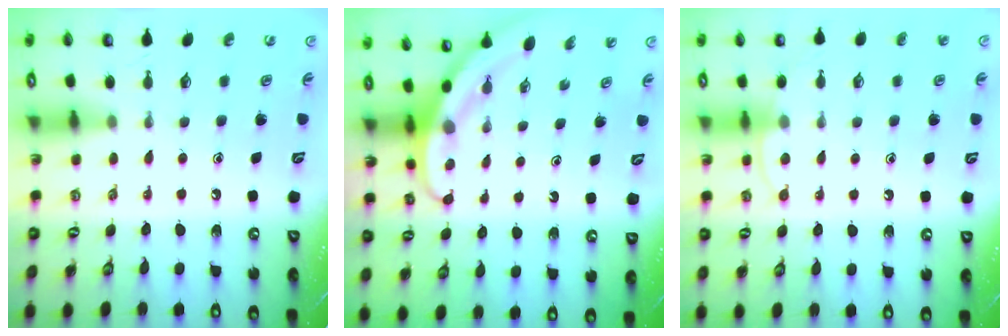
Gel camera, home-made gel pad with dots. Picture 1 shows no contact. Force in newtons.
{"total": 3.5, "press": 3.5, "slide": 0.3}
{"total": 5.7, "press": 5.7, "slide": 0.6}